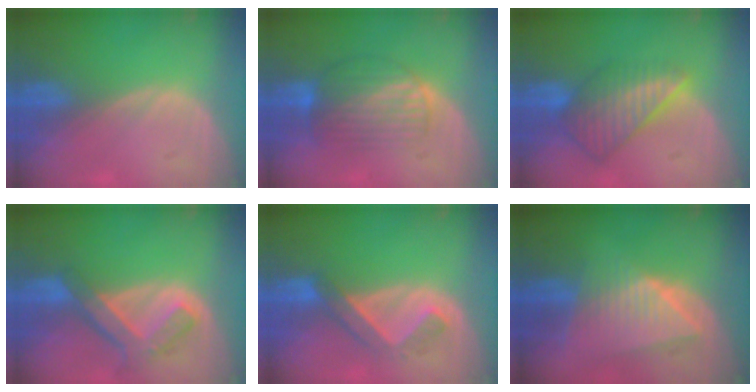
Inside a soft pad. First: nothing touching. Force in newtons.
{"total": 7.6, "press": 7.0, "slide": 3.1}
{"total": 8.5, "press": 7.4, "slide": 4.1}
{"total": 7.4, "press": 6.4, "slide": 3.7}
{"total": 5.1, "press": 4.8, "slide": 1.6}
{"total": 9.0, "press": 8.0, "slide": 4.2}